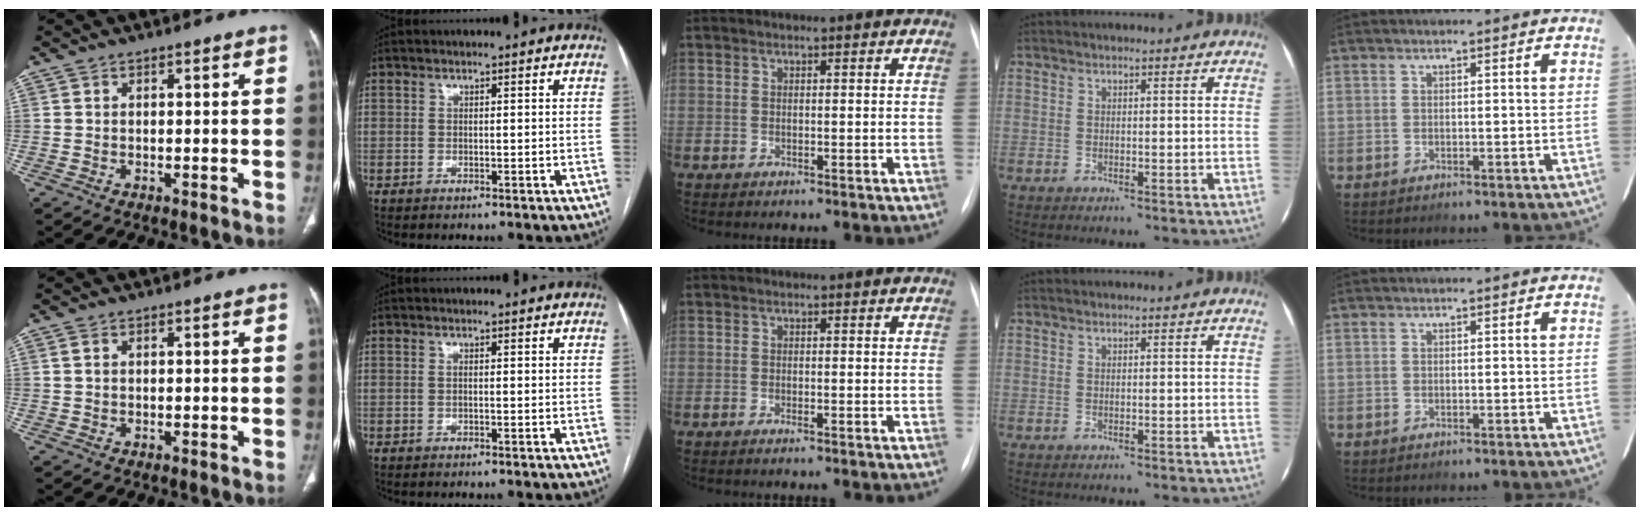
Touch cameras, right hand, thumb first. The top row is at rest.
{"thumb": {"total": 1.2, "force": [0.5, 0.7, 0.9], "torque": [-0.029, 0.009, 0.014]}, "middle": {"total": 0.7, "force": [-0.4, 0.0, 0.5], "torque": [-0.011, -0.001, -0.008]}}